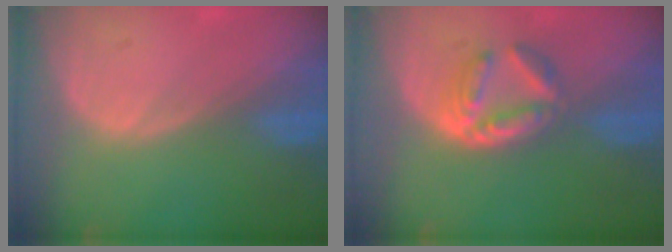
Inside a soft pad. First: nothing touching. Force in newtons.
{"total": 5.9, "press": 5.3, "slide": 2.7}